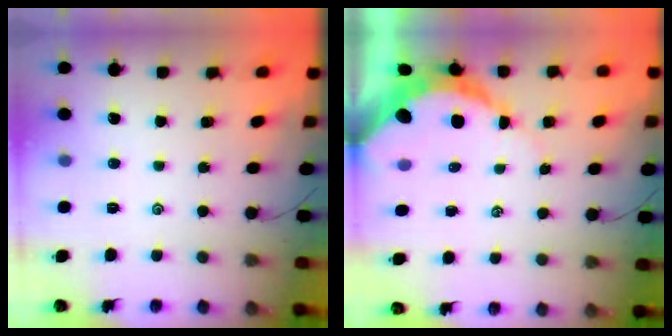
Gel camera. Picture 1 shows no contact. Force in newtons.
{"total": 8.7, "press": 8.6, "slide": 0.9}